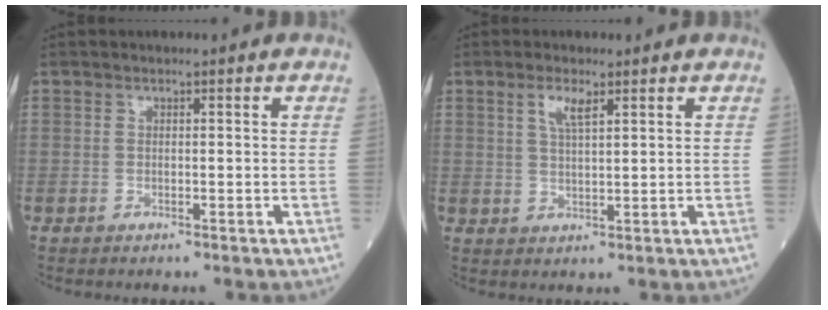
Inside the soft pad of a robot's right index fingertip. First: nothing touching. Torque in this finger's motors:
{"motor_torque": [0.32, 0.21, 0.18, 0.06]}